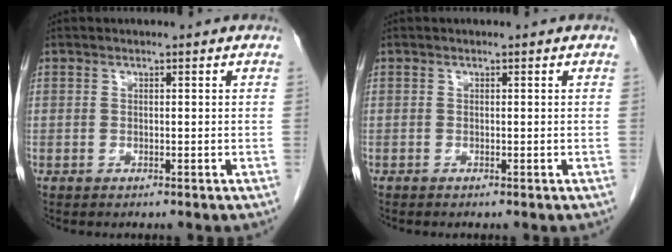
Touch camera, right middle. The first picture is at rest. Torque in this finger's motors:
{"motor_torque": [-0.17, 0.05, 0.01, -0.01]}